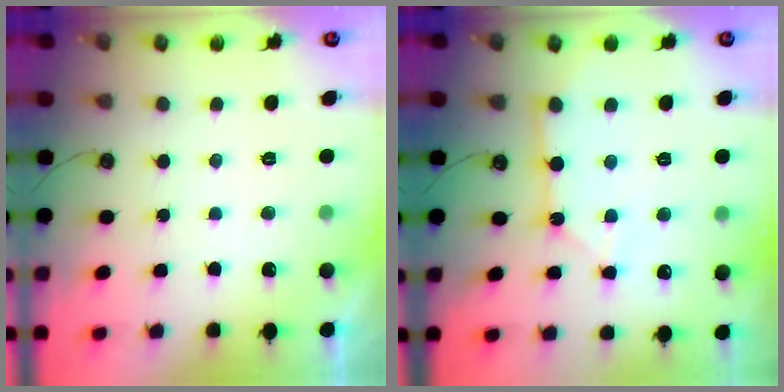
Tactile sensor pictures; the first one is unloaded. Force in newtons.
{"total": 8.1, "press": 8.1, "slide": 0.8}